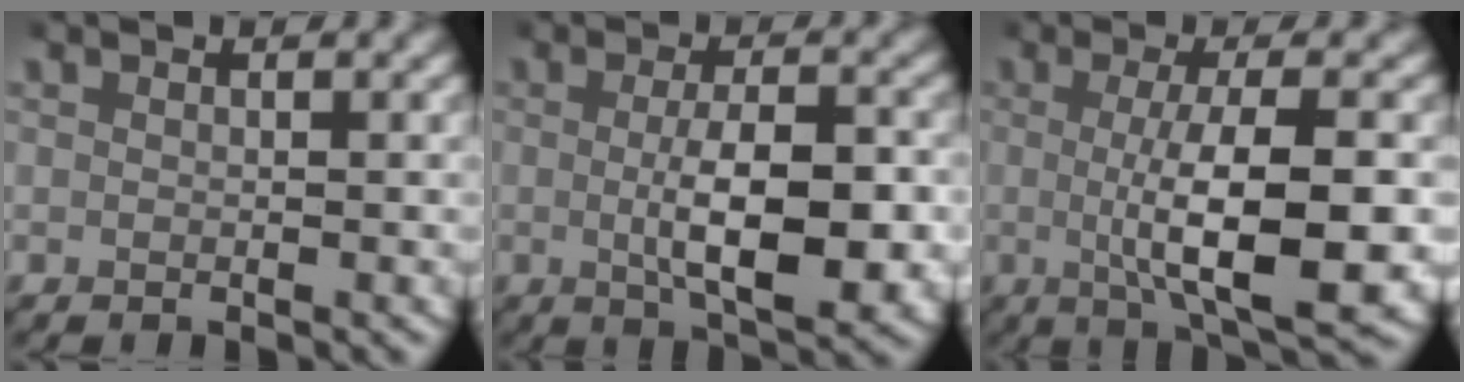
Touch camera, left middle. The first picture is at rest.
{"total": 6.5, "force": [-0.8, 2.5, 6.0], "torque": [-0.095, -0.014, -0.008]}
{"total": 7.6, "force": [-0.8, 1.8, 7.4], "torque": [-0.115, -0.007, -0.010]}